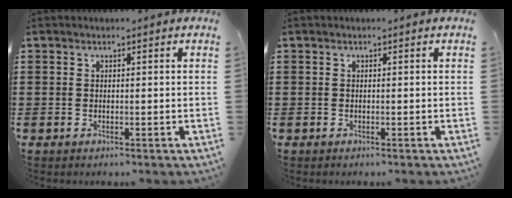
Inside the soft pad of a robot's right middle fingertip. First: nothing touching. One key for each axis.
{"total": 0.0}